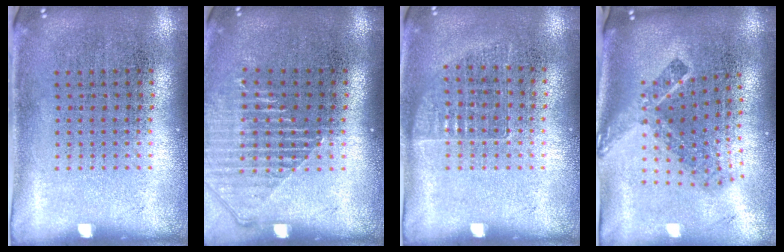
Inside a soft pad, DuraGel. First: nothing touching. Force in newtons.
{"total": 1.4, "press": 1.3, "slide": 0.5}
{"total": 0.7, "press": 0.7, "slide": 0.1}
{"total": 2.4, "press": 1.6, "slide": 1.7}